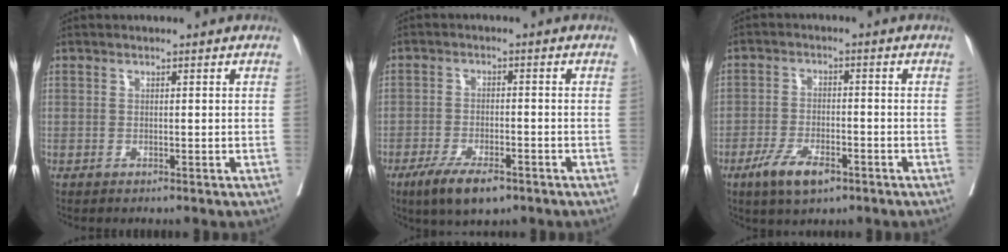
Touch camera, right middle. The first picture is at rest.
{"total": 7.3, "force": [-4.8, 2.3, 5.0], "torque": [-0.089, -0.010, -0.079]}
{"total": 6.4, "force": [-3.8, 2.5, 4.5], "torque": [-0.088, -0.005, -0.063]}